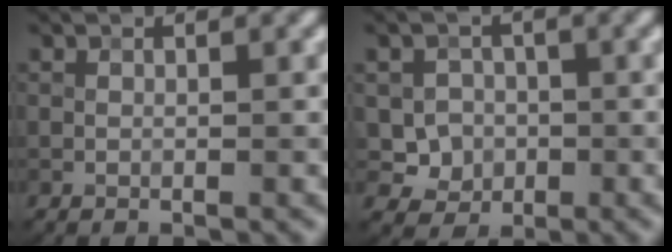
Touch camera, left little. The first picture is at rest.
{"total": 3.7, "force": [0.0, 3.5, 1.3], "torque": [-0.022, -0.004, -0.007]}